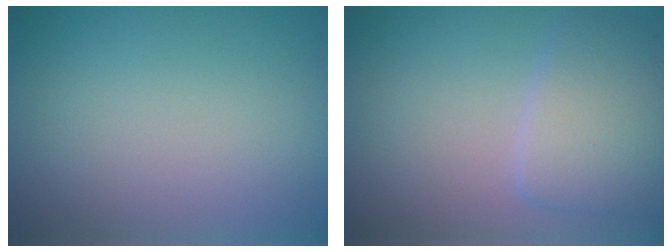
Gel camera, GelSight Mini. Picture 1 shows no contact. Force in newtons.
{"total": 3.7, "press": 3.7, "slide": 0.1}